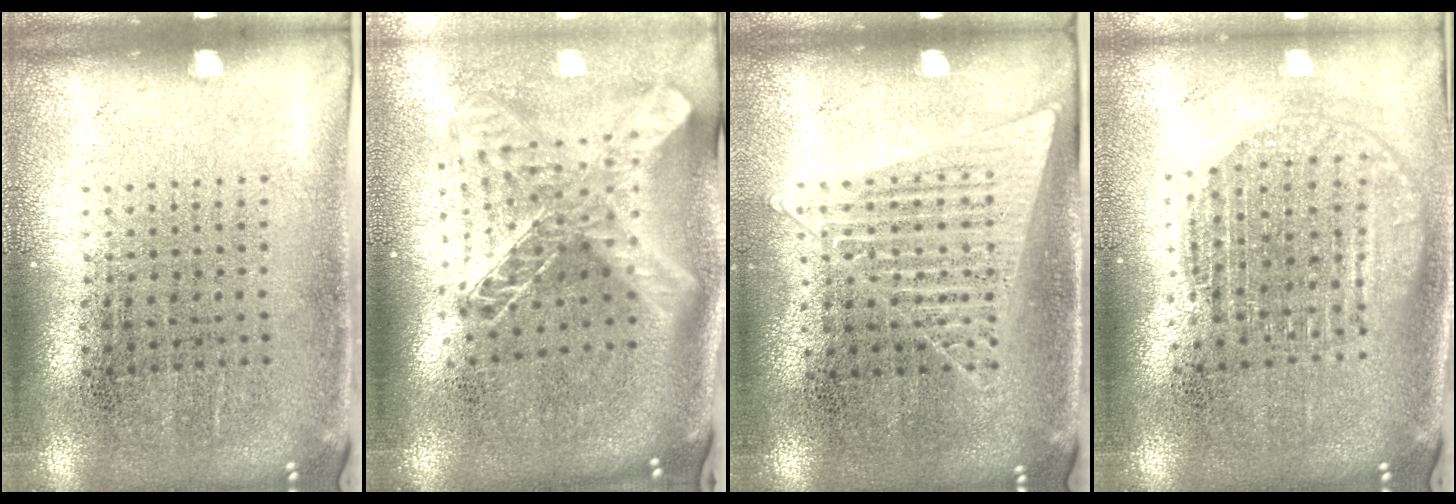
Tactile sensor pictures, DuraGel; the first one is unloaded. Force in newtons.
{"total": 2.3, "press": 1.7, "slide": 1.5}
{"total": 1.3, "press": 1.2, "slide": 0.4}
{"total": 1.8, "press": 1.5, "slide": 0.9}